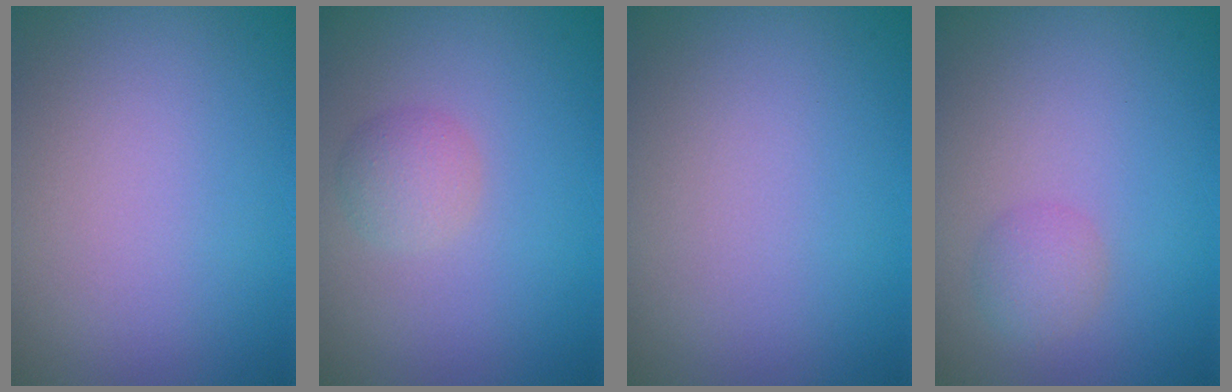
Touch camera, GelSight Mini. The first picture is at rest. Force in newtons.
{"total": 1.9, "press": 1.9, "slide": 0.1}
{"total": 0.0}
{"total": 1.5, "press": 1.5, "slide": 0.0}